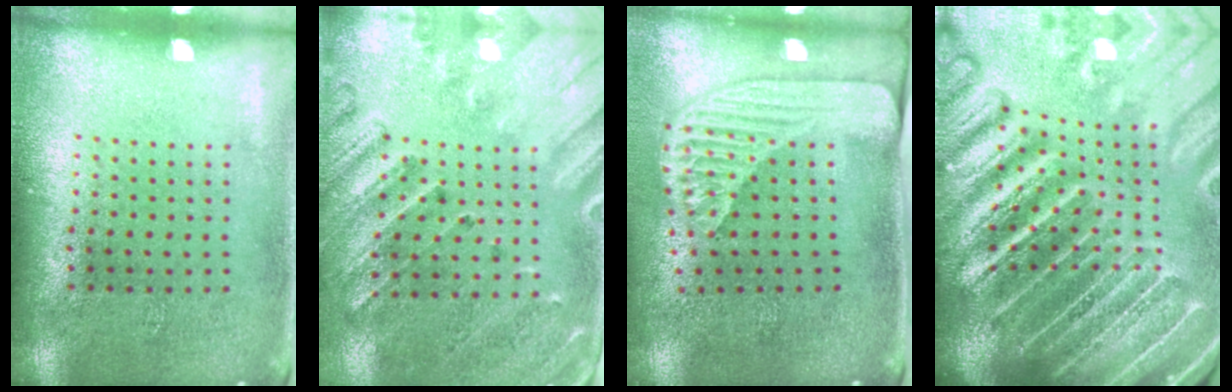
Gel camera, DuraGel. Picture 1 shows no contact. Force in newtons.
{"total": 2.5, "press": 2.2, "slide": 1.3}
{"total": 2.3, "press": 1.8, "slide": 1.5}
{"total": 5.7, "press": 4.9, "slide": 2.9}